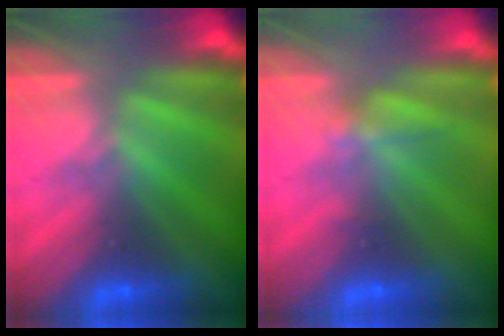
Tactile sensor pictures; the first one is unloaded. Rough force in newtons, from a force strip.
{"total": 2.1}